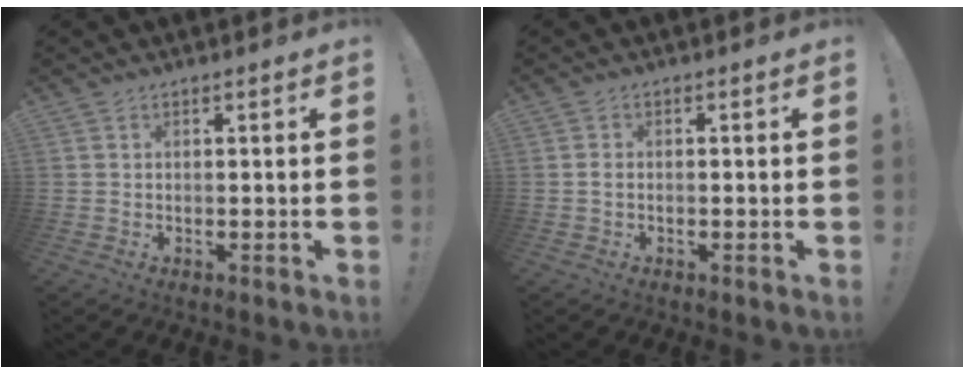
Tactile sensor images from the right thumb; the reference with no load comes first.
{"total": 1.0, "force": [-0.2, 0.6, 0.8], "torque": [-0.015, 0.003, -0.003]}